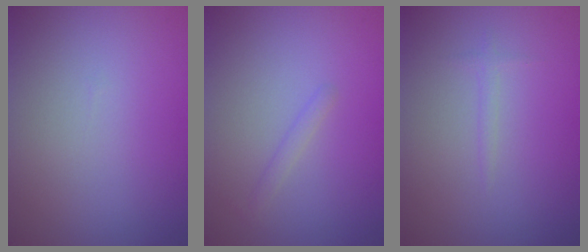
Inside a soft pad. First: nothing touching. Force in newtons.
{"total": 0.9, "press": 0.9, "slide": 0.0}
{"total": 0.7, "press": 0.7, "slide": 0.0}